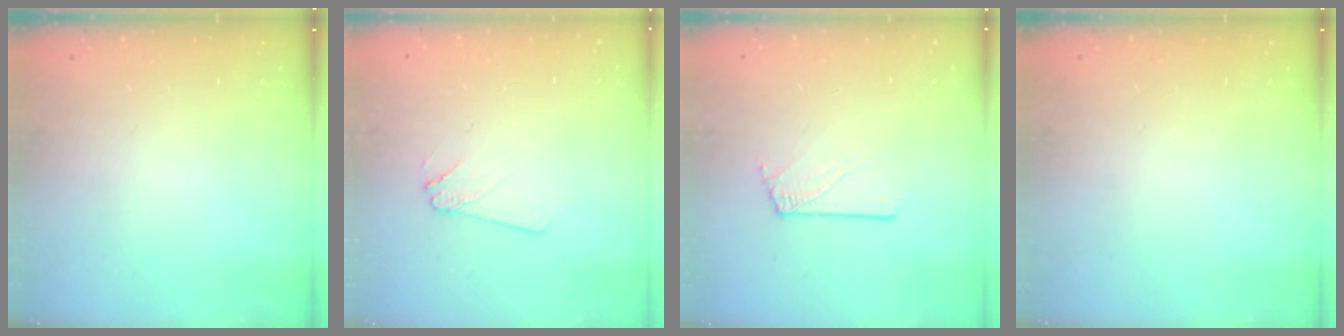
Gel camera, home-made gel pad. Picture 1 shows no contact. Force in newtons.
{"total": 3.0, "press": 3.0, "slide": 0.4}
{"total": 1.1, "press": 1.1, "slide": 0.2}
{"total": 0.0}